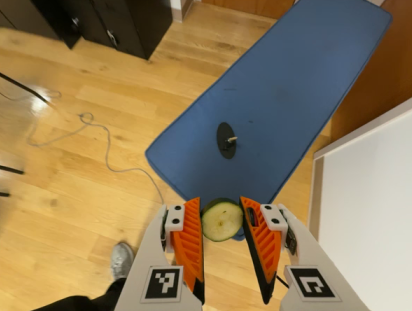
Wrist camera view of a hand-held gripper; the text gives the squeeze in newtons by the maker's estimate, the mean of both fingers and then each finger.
{"total": 9.1, "left": 9.4, "right": 8.7}